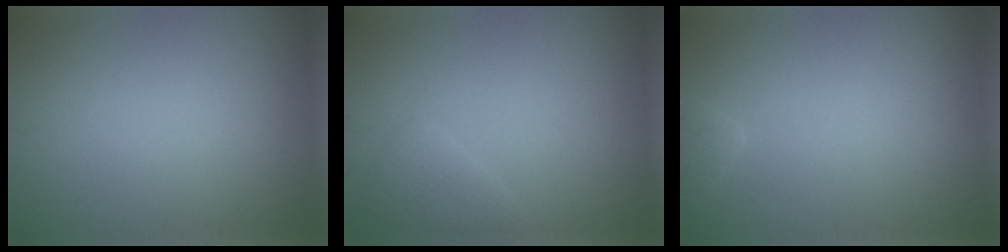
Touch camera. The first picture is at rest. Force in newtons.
{"total": 1.6, "press": 1.6, "slide": 0.1}
{"total": 1.4, "press": 1.4, "slide": 0.2}